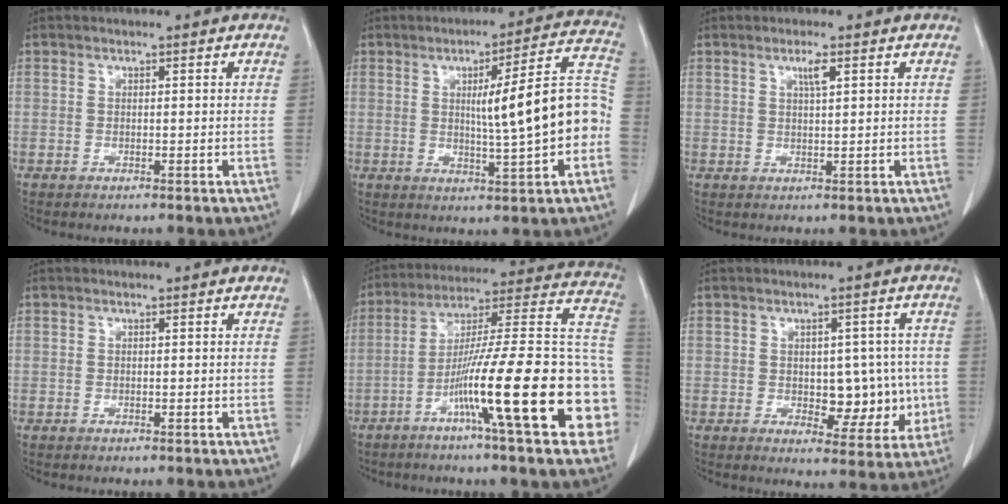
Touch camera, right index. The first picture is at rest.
{"total": 13.5, "force": [-1.0, 0.6, 13.4], "torque": [-0.181, 0.024, -0.010]}
{"total": 2.1, "force": [1.1, 0.1, 1.9], "torque": [-0.037, -0.001, 0.020]}
{"total": 0.0}
{"total": 24.7, "force": [-8.6, 1.0, 23.1], "torque": [-0.271, 0.004, -0.140]}
{"total": 7.8, "force": [-0.6, 4.6, 6.3], "torque": [-0.059, 0.011, 0.004]}